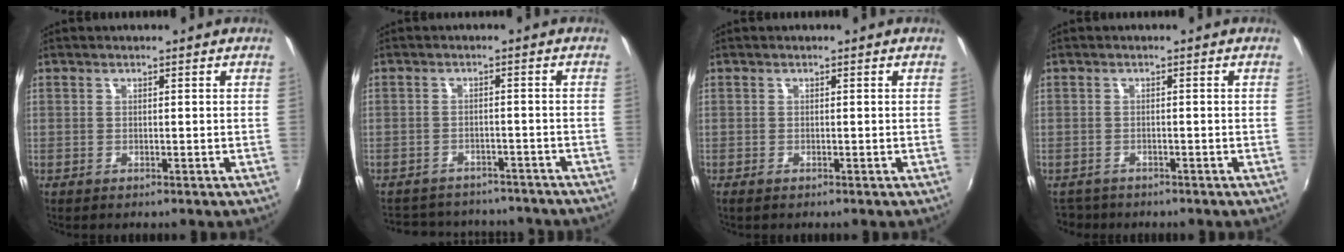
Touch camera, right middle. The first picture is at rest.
{"total": 15.2, "force": [-13.1, 5.8, 5.2], "torque": [-0.114, 0.010, -0.168]}
{"total": 0.5, "force": [-0.4, 0.2, 0.2], "torque": [-0.005, -0.004, -0.010]}
{"total": 2.9, "force": [-2.6, 1.4, 0.3], "torque": [-0.016, -0.009, -0.046]}